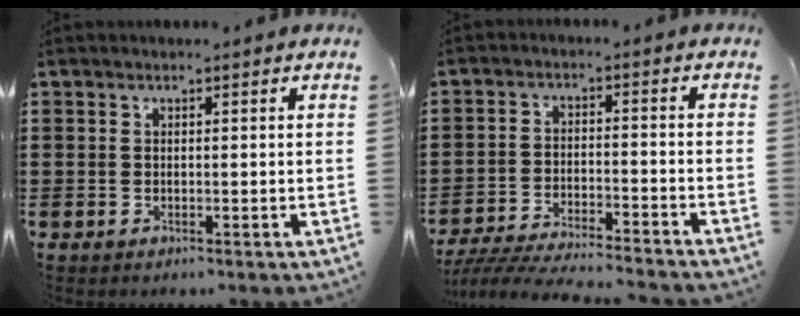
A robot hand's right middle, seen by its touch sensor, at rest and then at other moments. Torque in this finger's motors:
{"motor_torque": [0.22, -0.09, 0.11, 0.14]}